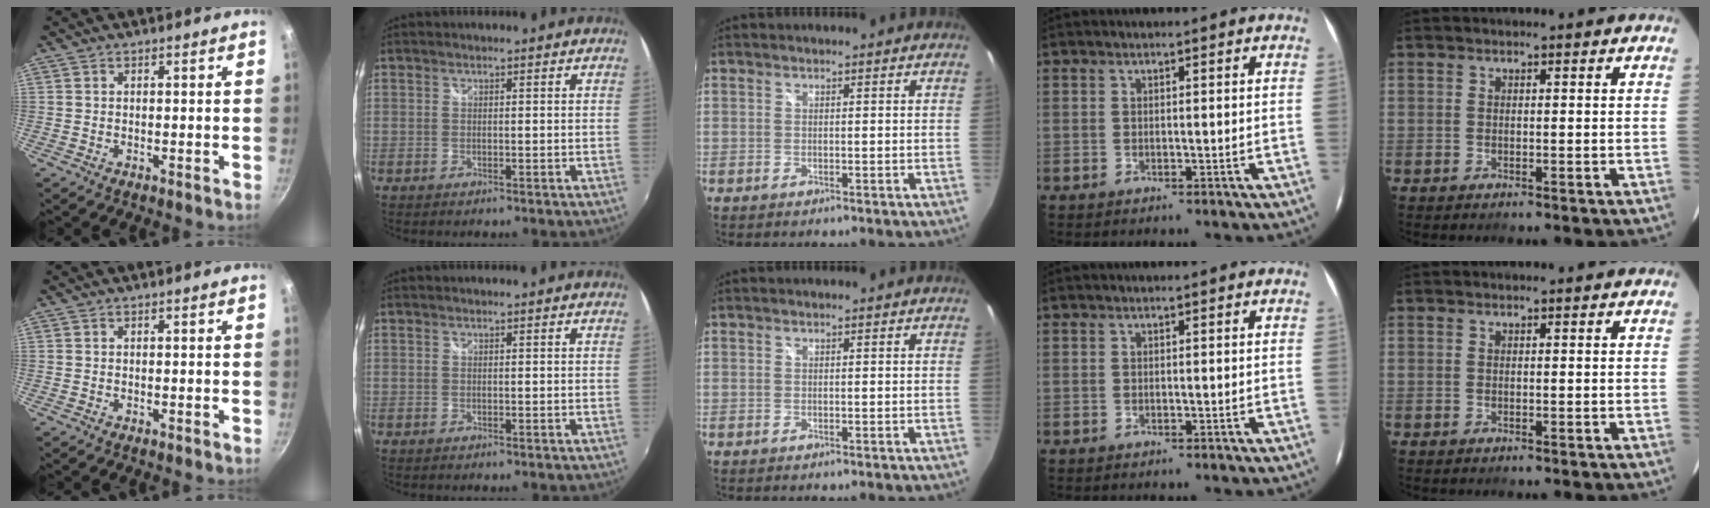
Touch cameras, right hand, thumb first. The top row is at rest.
{}